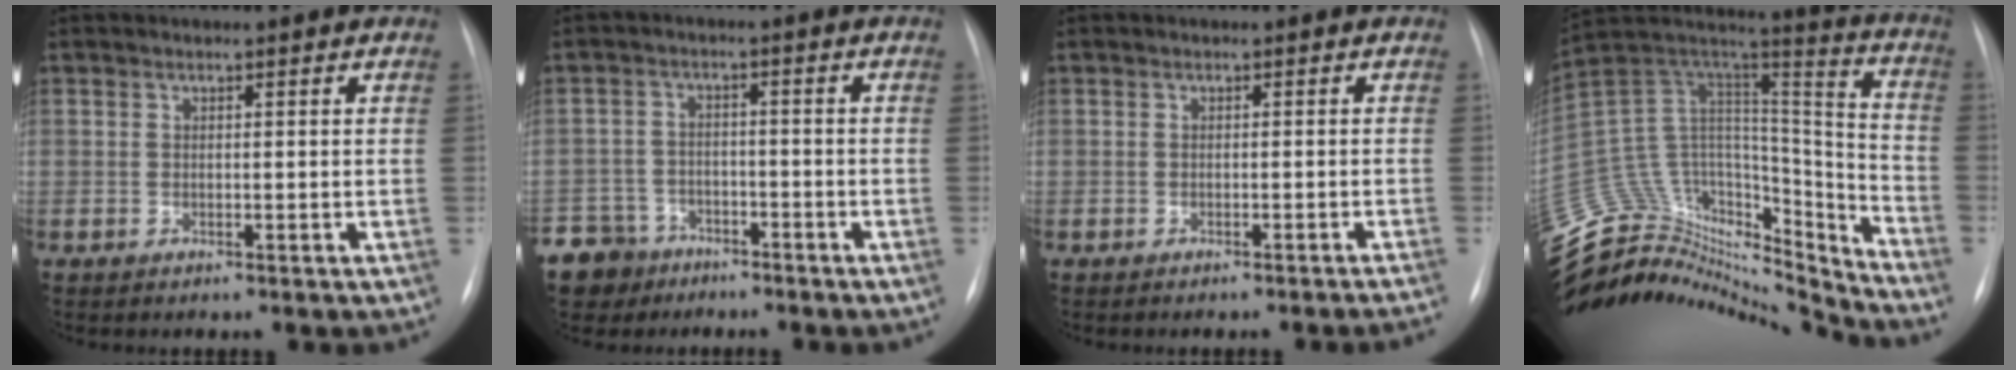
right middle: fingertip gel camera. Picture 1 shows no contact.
{"total": 7.7, "force": [-5.7, 5.2, 0.3], "torque": [-0.016, -0.001, -0.099]}
{"total": 3.8, "force": [-3.4, -0.9, 1.3], "torque": [-0.008, 0.002, -0.041]}
{"total": 34.9, "force": [-31.9, 9.3, 10.5], "torque": [-0.227, 0.022, -0.486]}